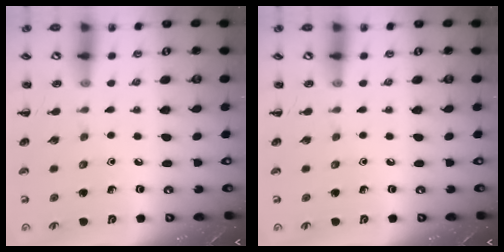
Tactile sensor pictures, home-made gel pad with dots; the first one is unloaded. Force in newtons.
{"total": 0.0}